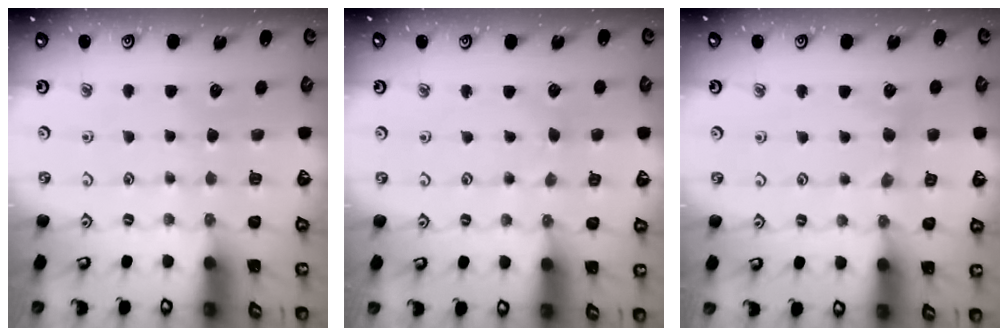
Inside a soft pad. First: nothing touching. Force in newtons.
{"total": 1.0, "press": 0.9, "slide": 0.2}
{"total": 3.0, "press": 3.0, "slide": 0.4}